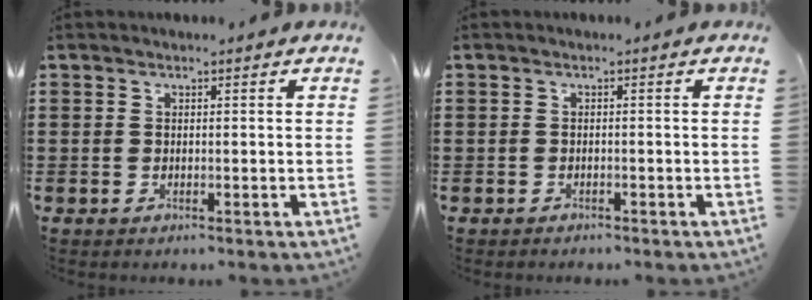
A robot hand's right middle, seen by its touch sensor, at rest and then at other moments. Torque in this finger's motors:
{"motor_torque": [-0.08, 0.06, -0.06, -0.02]}